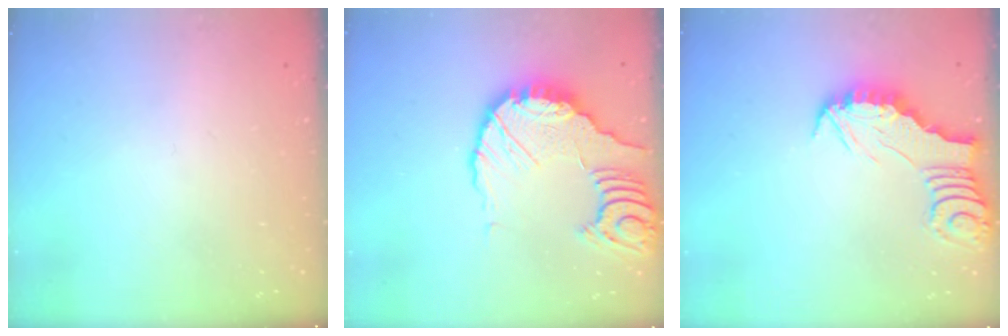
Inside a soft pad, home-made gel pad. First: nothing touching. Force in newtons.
{"total": 13.1, "press": 13.0, "slide": 1.6}
{"total": 2.4, "press": 2.4, "slide": 0.2}